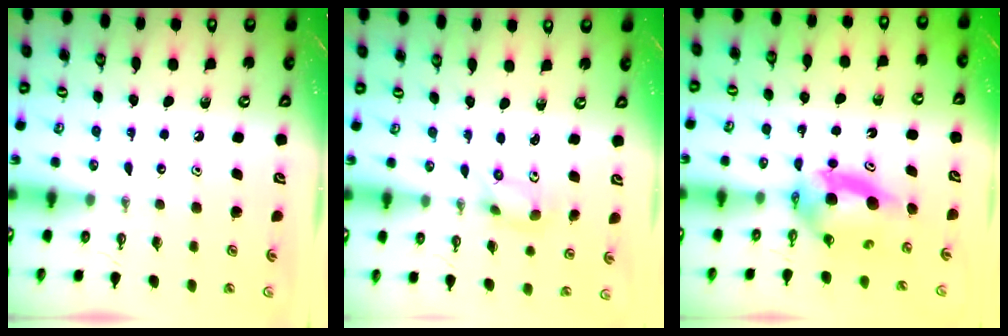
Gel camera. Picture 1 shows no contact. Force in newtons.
{"total": 2.3, "press": 2.2, "slide": 0.8}
{"total": 6.6, "press": 5.7, "slide": 3.4}